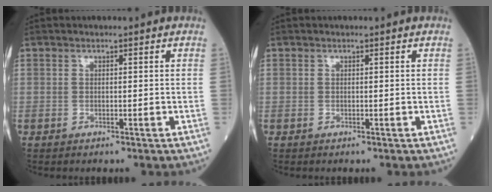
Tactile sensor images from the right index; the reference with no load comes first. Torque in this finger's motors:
{"motor_torque": [0.00, 0.00, 0.00, 0.00]}